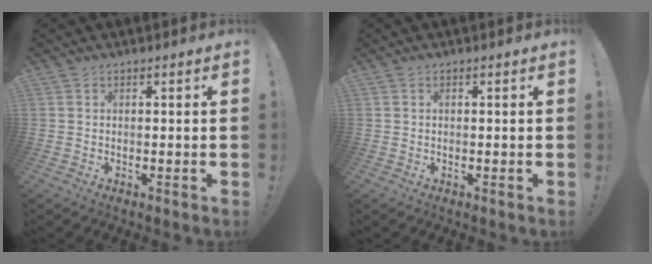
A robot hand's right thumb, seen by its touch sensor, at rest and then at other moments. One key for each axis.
{"total": 0.0}